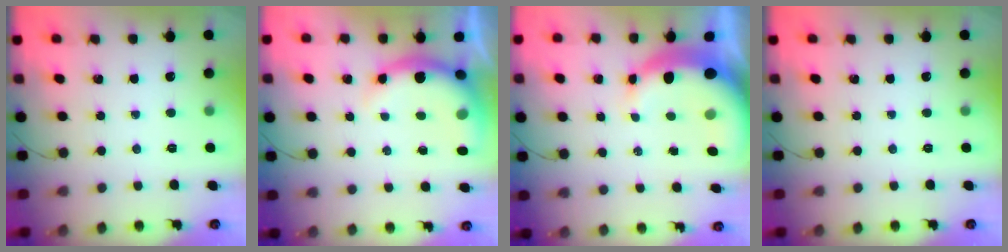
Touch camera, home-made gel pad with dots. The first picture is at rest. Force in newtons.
{"total": 9.3, "press": 9.1, "slide": 1.5}
{"total": 10.0, "press": 9.8, "slide": 2.1}
{"total": 0.0}